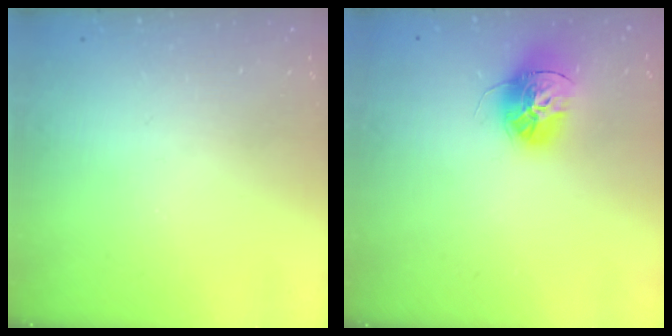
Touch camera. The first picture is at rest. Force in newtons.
{"total": 14.9, "press": 14.8, "slide": 1.3}